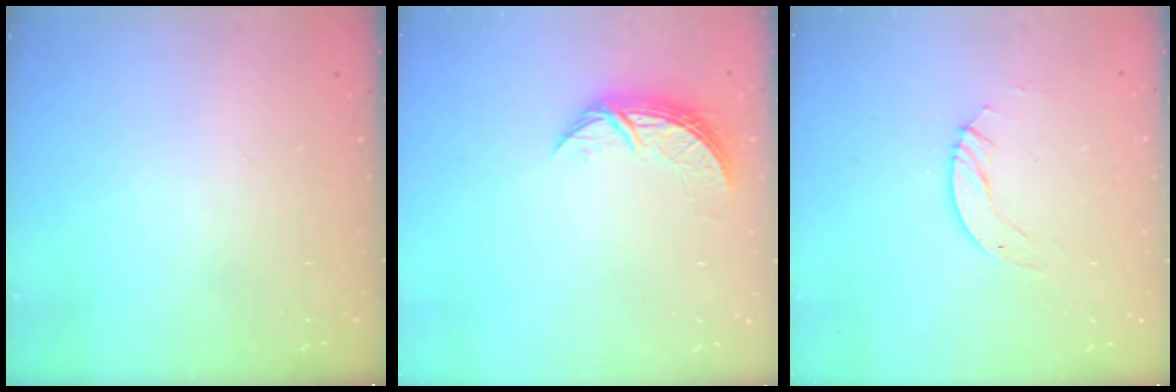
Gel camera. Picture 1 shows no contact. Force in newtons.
{"total": 7.3, "press": 7.3, "slide": 0.5}
{"total": 3.0, "press": 3.0, "slide": 0.2}